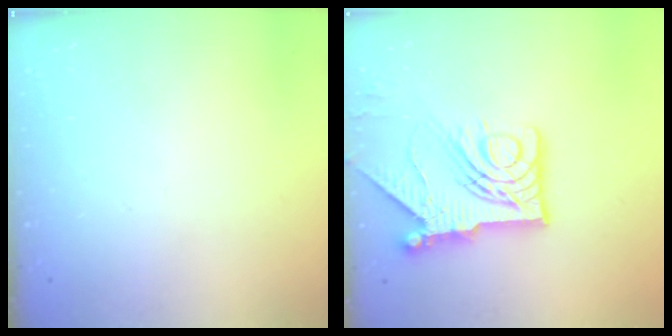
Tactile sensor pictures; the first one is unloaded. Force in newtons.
{"total": 13.8, "press": 13.7, "slide": 1.8}